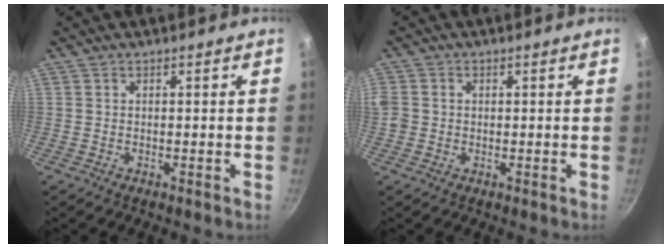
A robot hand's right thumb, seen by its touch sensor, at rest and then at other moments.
{"total": 3.2, "force": [-0.2, 2.9, 1.4], "torque": [-0.025, 0.003, -0.008]}